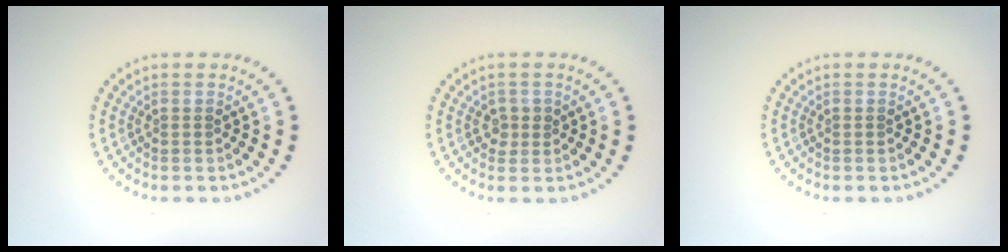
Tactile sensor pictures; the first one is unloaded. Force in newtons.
{"total": 1.3, "press": 1.2, "slide": 0.4}
{"total": 0.0}